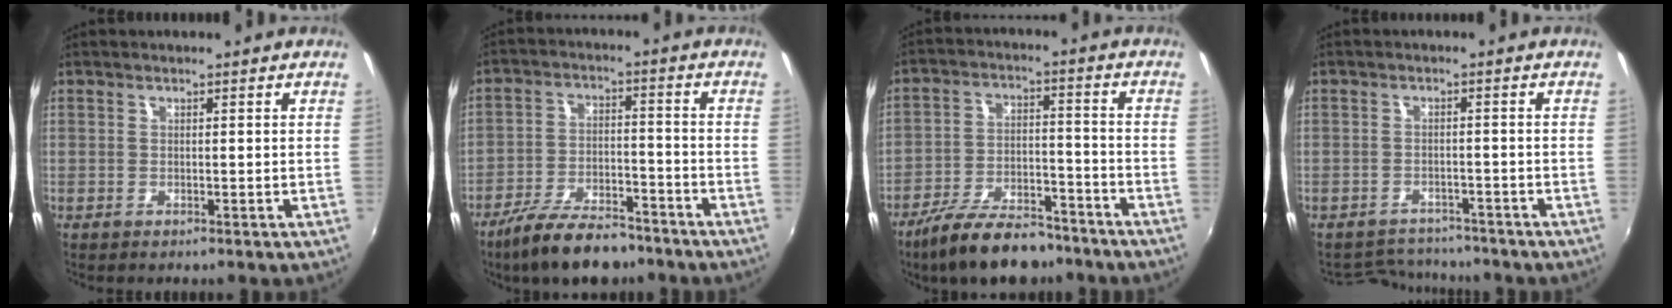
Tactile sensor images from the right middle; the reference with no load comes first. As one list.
[{"total": 13.1, "force": [-10.2, 4.6, 6.7], "torque": [-0.144, -0.009, -0.172]}, {"total": 14.7, "force": [-11.5, 5.3, 7.4], "torque": [-0.150, -0.005, -0.186]}, {"total": 6.7, "force": [-6.3, 2.1, 0.6], "torque": [-0.026, 0.008, -0.095]}]